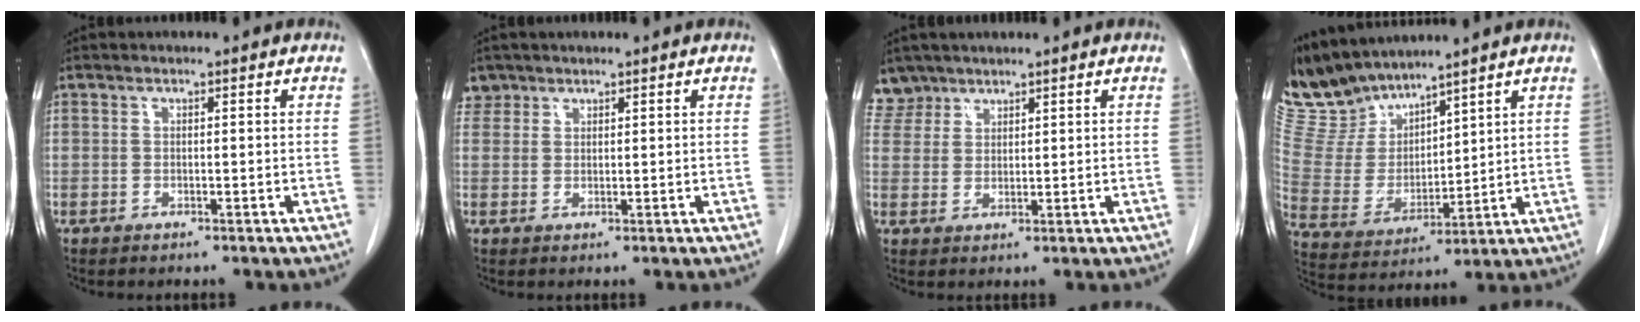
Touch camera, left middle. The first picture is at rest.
{"total": 2.3, "force": [1.7, 1.5, -0.3], "torque": [0.015, 0.007, 0.029]}
{"total": 3.6, "force": [3.0, 1.7, -0.6], "torque": [0.019, 0.006, 0.061]}
{"total": 10.4, "force": [10.1, 2.2, 1.2], "torque": [-0.050, 0.007, 0.228]}